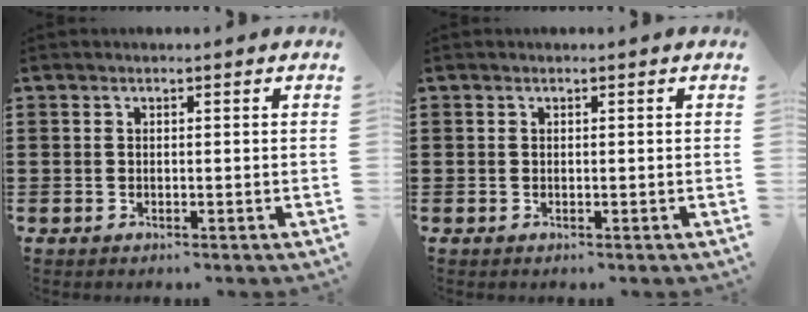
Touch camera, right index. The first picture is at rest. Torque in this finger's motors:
{"motor_torque": [0.00, 0.00, 0.00, 0.00]}